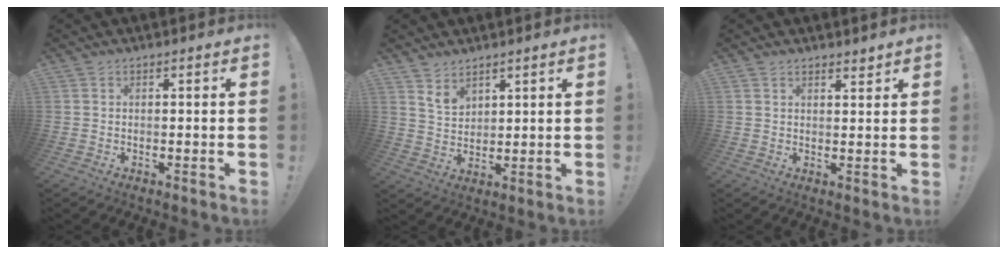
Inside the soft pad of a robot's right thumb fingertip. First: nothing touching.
{"total": 5.3, "force": [4.1, 2.8, 1.9], "torque": [-0.029, -0.028, 0.076]}
{"total": 2.3, "force": [2.1, 0.7, 0.8], "torque": [0.004, -0.020, 0.035]}